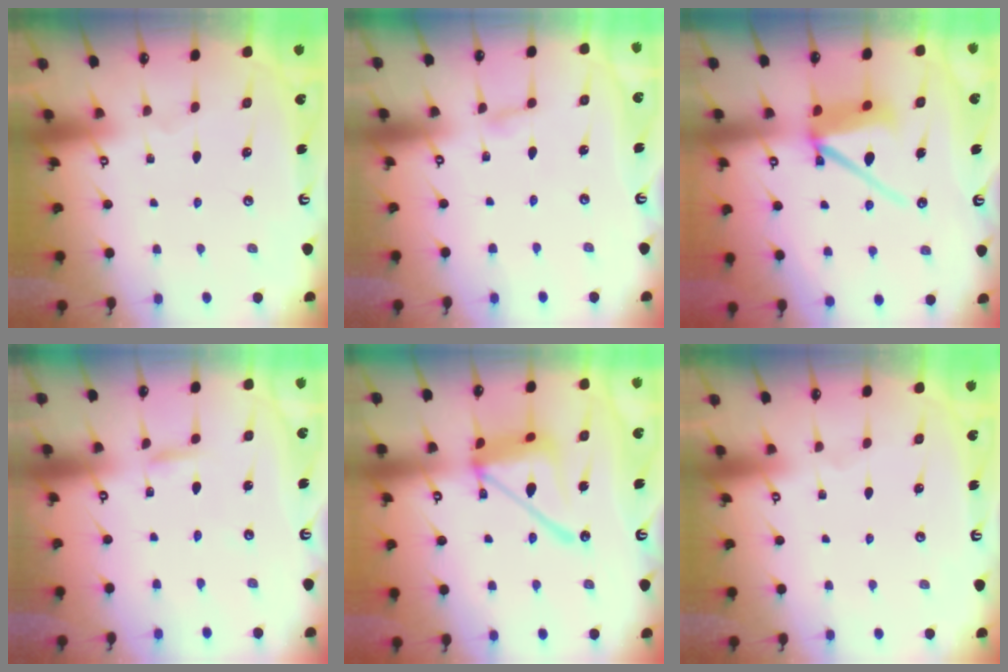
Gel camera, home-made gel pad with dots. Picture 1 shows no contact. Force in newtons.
{"total": 2.8, "press": 2.8, "slide": 0.3}
{"total": 10.8, "press": 10.7, "slide": 1.6}
{"total": 2.4, "press": 2.4, "slide": 0.1}
{"total": 15.7, "press": 15.7, "slide": 1.6}
{"total": 0.0}